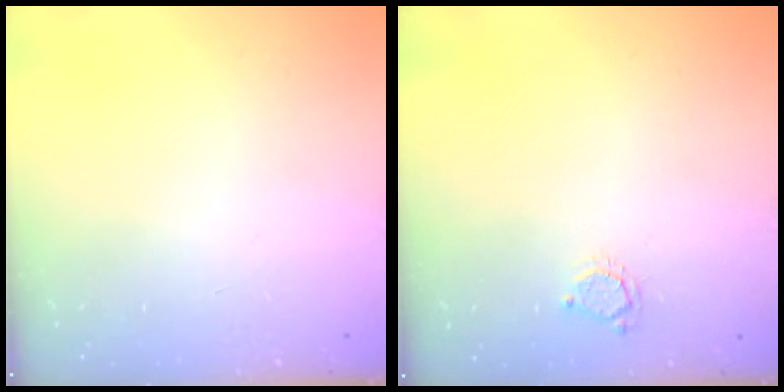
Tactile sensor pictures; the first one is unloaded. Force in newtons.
{"total": 3.4, "press": 3.3, "slide": 0.3}